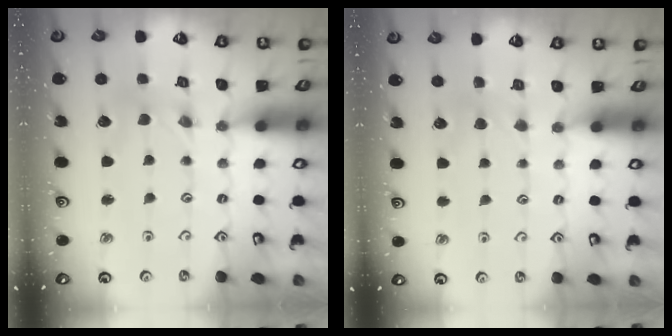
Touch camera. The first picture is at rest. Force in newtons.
{"total": 2.5, "press": 2.5, "slide": 0.4}